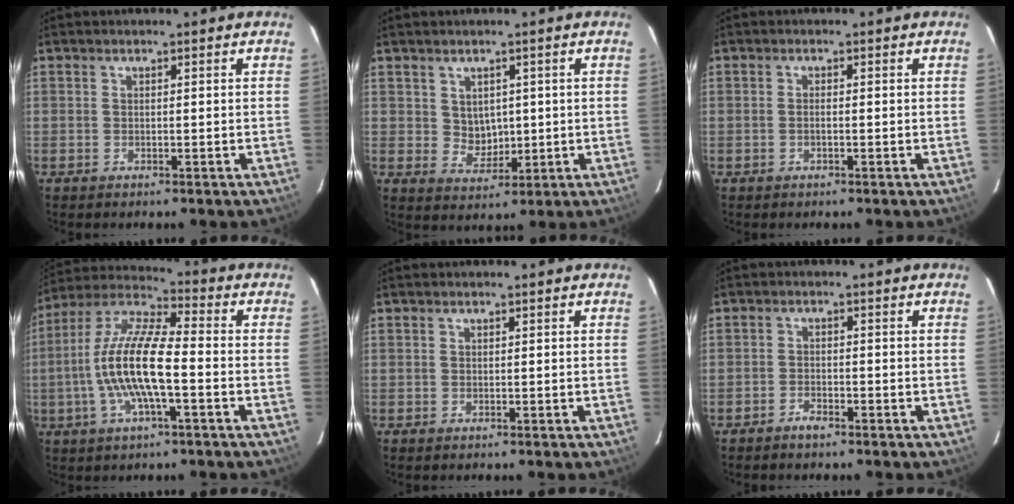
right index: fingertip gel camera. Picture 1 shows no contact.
{"total": 4.7, "force": [1.2, 4.1, 2.1], "torque": [-0.034, 0.003, 0.035]}
{"total": 0.9, "force": [-0.2, 0.2, 0.9], "torque": [-0.018, 0.002, -0.006]}
{"total": 14.4, "force": [-3.0, 3.4, 13.6], "torque": [-0.271, 0.003, -0.065]}
{"total": 0.0}
{"total": 2.1, "force": [-1.8, 0.6, 0.8], "torque": [-0.024, 0.004, -0.036]}